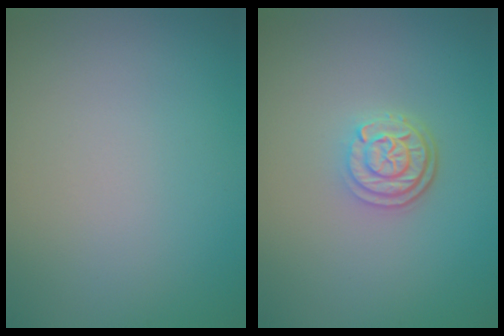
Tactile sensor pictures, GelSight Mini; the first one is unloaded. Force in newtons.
{"total": 3.0, "press": 2.5, "slide": 1.6}